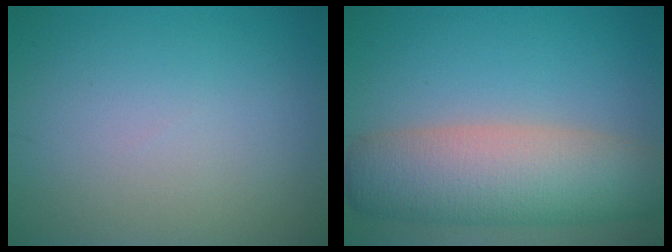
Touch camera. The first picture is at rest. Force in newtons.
{"total": 8.7, "press": 8.7, "slide": 0.9}